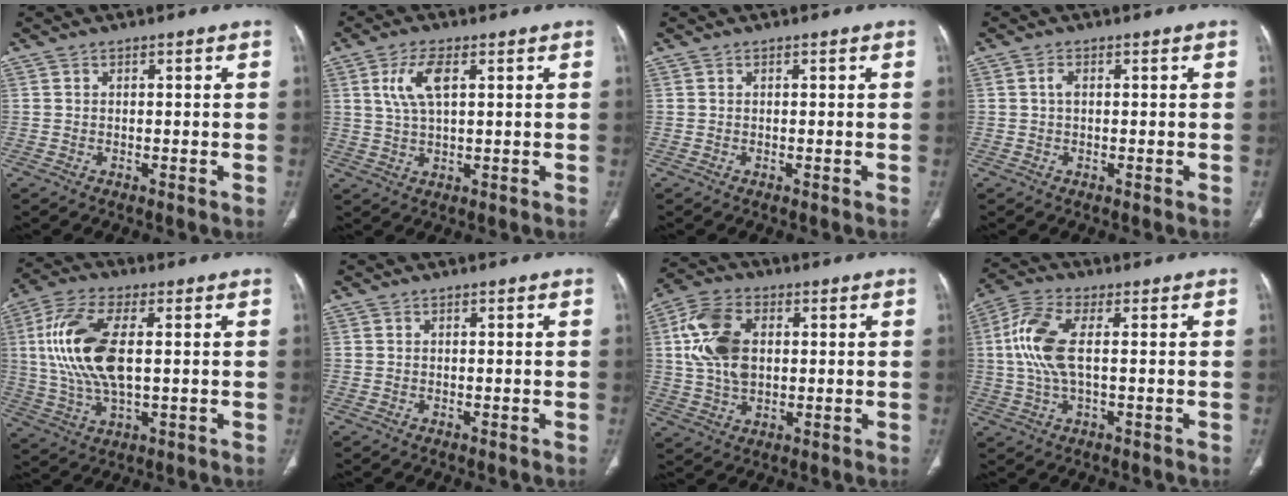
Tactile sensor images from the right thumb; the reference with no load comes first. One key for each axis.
{"total": 6.6, "fx": 2.2, "fy": 2.7, "fz": 5.6, "tx": -0.122, "ty": -0.001, "tz": 0.049}
{"total": 0.0}
{"total": 1.5, "fx": 0.3, "fy": 0.8, "fz": 1.2, "tx": -0.026, "ty": 0.006, "tz": 0.005}
{"total": 15.9, "fx": 2.2, "fy": 7.1, "fz": 14.0, "tx": -0.303, "ty": 0.003, "tz": 0.044}
{"total": 0.0}
{"total": 12.5, "fx": 2.2, "fy": 8.0, "fz": 9.4, "tx": -0.182, "ty": 0.009, "tz": 0.039}
{"total": 9.9, "fx": 1.0, "fy": 4.1, "fz": 9.0, "tx": -0.220, "ty": 0.015, "tz": 0.017}